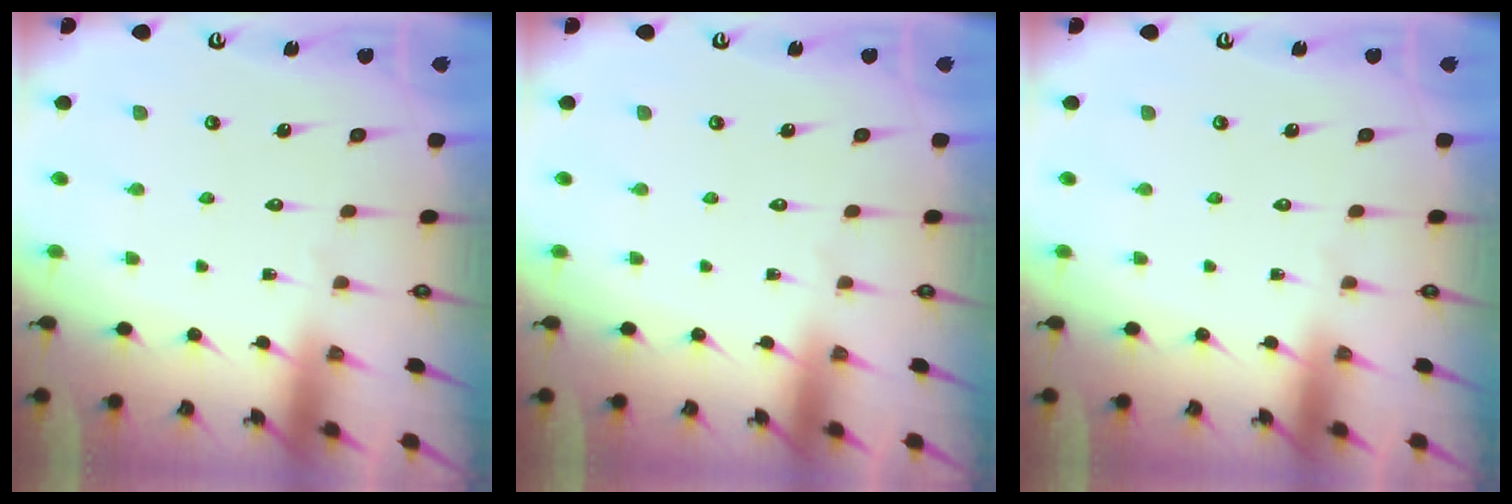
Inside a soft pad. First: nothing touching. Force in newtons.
{"total": 0.0}
{"total": 0.0}